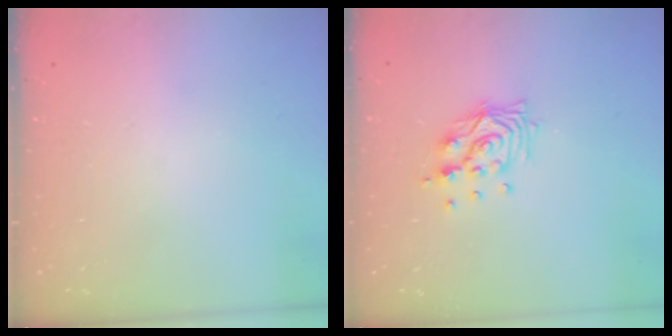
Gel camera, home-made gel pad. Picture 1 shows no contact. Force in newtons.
{"total": 11.1, "press": 11.1, "slide": 0.9}